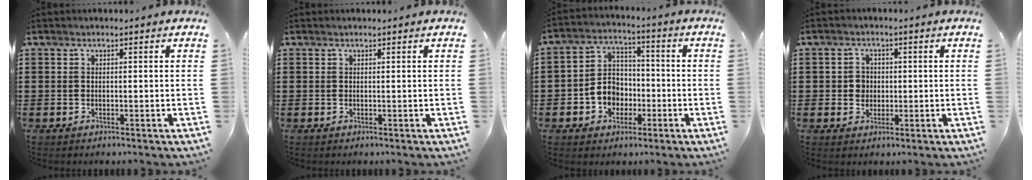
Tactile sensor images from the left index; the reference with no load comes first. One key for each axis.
{"total": 0.0}
{"total": 6.4, "fx": -2.2, "fy": 5.5, "fz": 2.4, "tx": -0.062, "ty": 0.019, "tz": -0.043}
{"total": 2.9, "fx": 0.0, "fy": 2.7, "fz": 1.0, "tx": -0.031, "ty": 0.008, "tz": -0.003}